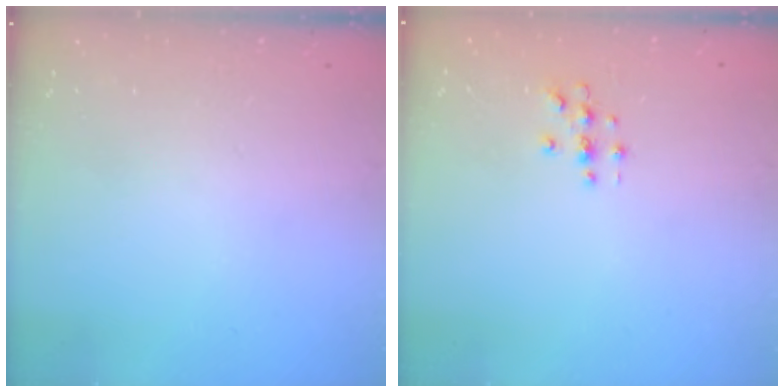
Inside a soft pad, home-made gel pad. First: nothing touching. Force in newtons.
{"total": 2.9, "press": 2.9, "slide": 0.3}